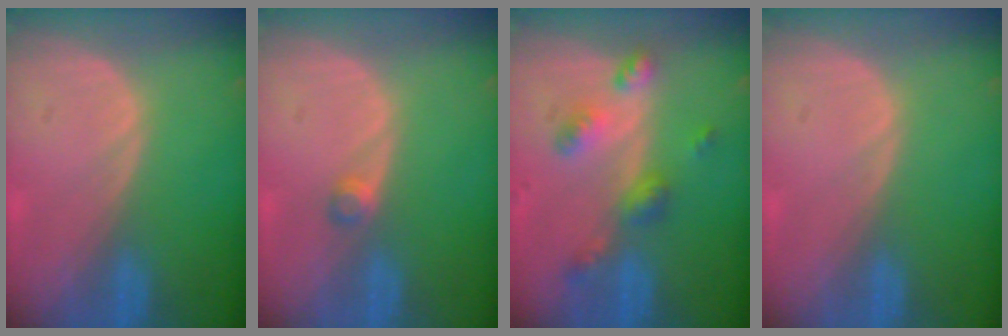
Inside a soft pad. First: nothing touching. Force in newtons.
{"total": 1.6, "press": 1.4, "slide": 0.8}
{"total": 6.1, "press": 5.4, "slide": 2.9}
{"total": 0.0}